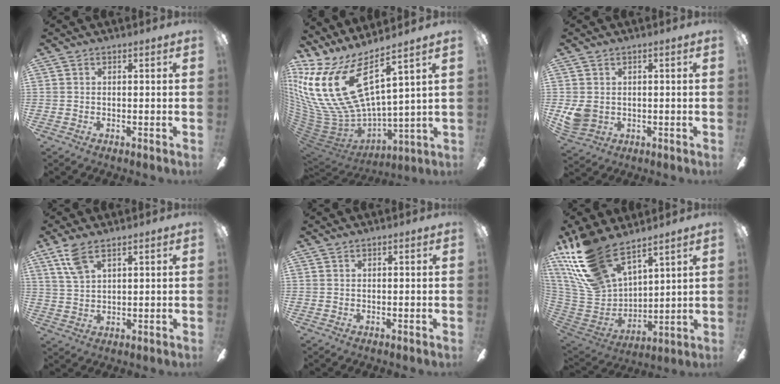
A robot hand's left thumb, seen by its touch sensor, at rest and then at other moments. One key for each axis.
{"total": 22.2, "fx": 11.1, "fy": 10.0, "fz": 16.4, "tx": -0.357, "ty": -0.096, "tz": 0.208}
{"total": 5.1, "fx": 0.4, "fy": 4.4, "fz": 2.5, "tx": -0.052, "ty": 0.003, "tz": 0.012}
{"total": 6.1, "fx": 4.2, "fy": 2.2, "fz": 3.8, "tx": -0.086, "ty": -0.008, "tz": 0.079}
{"total": 0.0}
{"total": 20.2, "fx": 14.8, "fy": 8.8, "fz": 10.6, "tx": -0.261, "ty": -0.084, "tz": 0.272}